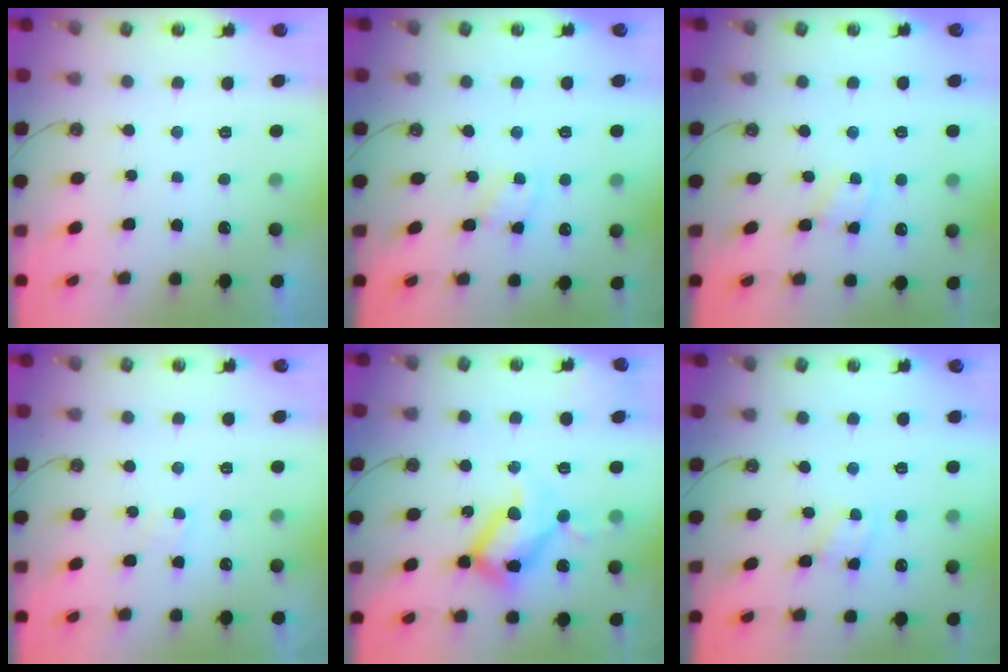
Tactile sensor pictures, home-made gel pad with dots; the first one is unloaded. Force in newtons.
{"total": 1.9, "press": 1.9, "slide": 0.3}
{"total": 1.9, "press": 1.9, "slide": 0.3}
{"total": 2.8, "press": 2.8, "slide": 0.3}
{"total": 22.8, "press": 22.6, "slide": 2.5}
{"total": 1.9, "press": 1.8, "slide": 0.3}